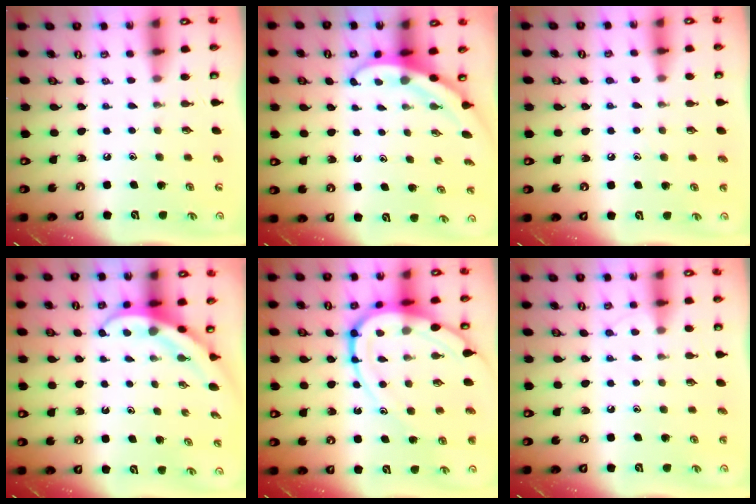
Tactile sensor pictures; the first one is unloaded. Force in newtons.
{"total": 3.1, "press": 3.1, "slide": 0.1}
{"total": 4.4, "press": 4.4, "slide": 0.4}
{"total": 4.0, "press": 3.9, "slide": 0.4}
{"total": 15.1, "press": 15.0, "slide": 1.5}
{"total": 5.0, "press": 4.9, "slide": 0.6}